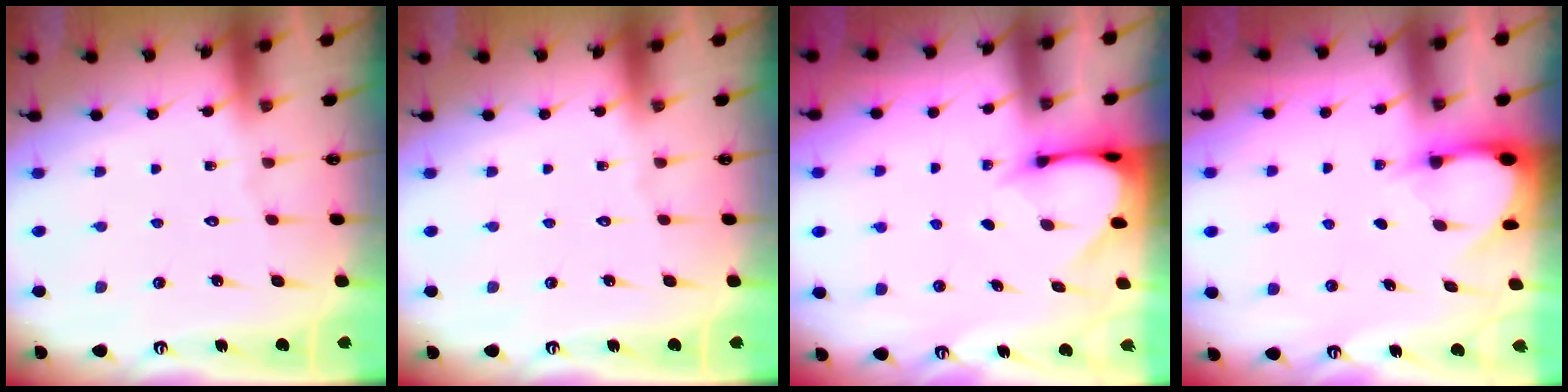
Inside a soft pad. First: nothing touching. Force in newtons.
{"total": 0.0}
{"total": 3.5, "press": 3.5, "slide": 0.3}
{"total": 2.9, "press": 2.9, "slide": 0.3}